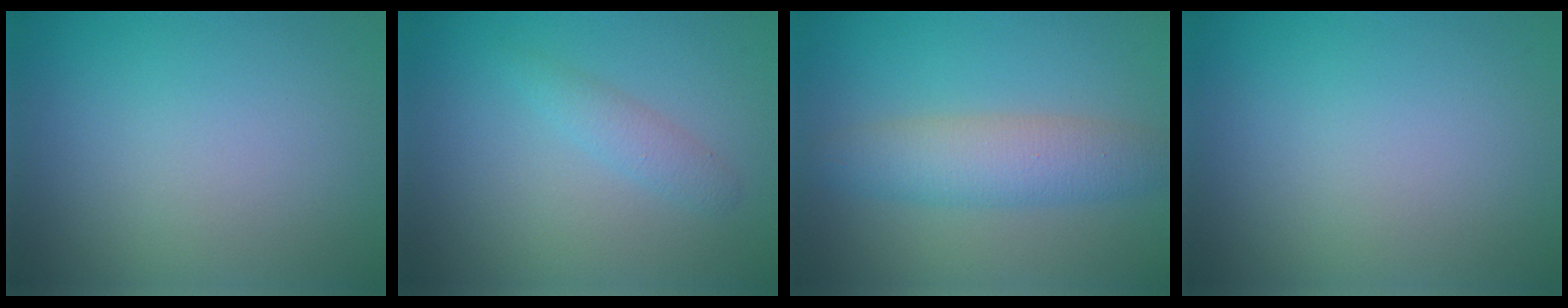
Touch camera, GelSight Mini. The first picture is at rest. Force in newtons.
{"total": 1.6, "press": 1.6, "slide": 0.1}
{"total": 4.3, "press": 4.3, "slide": 0.0}
{"total": 0.0}